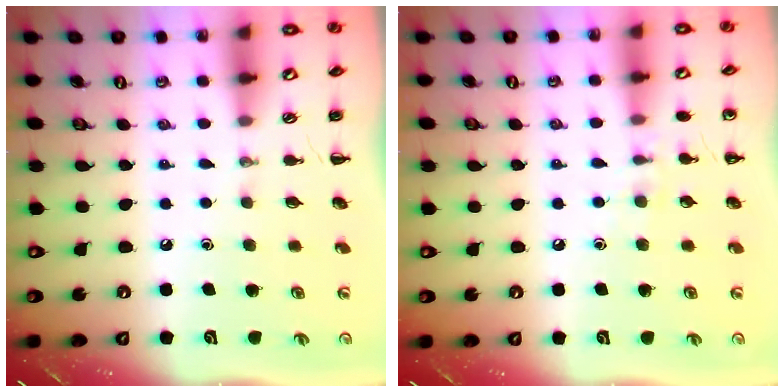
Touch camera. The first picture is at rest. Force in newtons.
{"total": 6.6, "press": 6.3, "slide": 1.9}